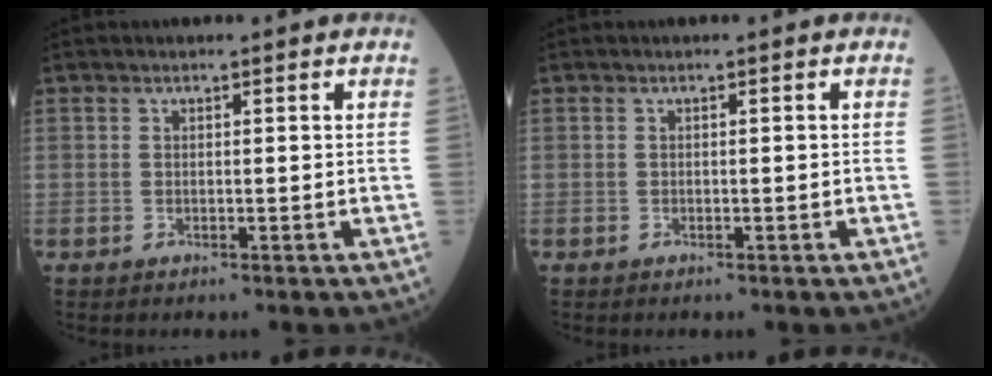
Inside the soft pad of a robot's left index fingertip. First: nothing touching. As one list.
[{"total": 0.0}]